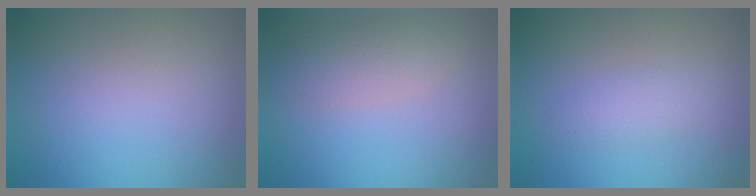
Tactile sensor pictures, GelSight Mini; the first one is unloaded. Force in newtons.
{"total": 3.0, "press": 3.0, "slide": 0.1}
{"total": 1.6, "press": 1.6, "slide": 0.0}